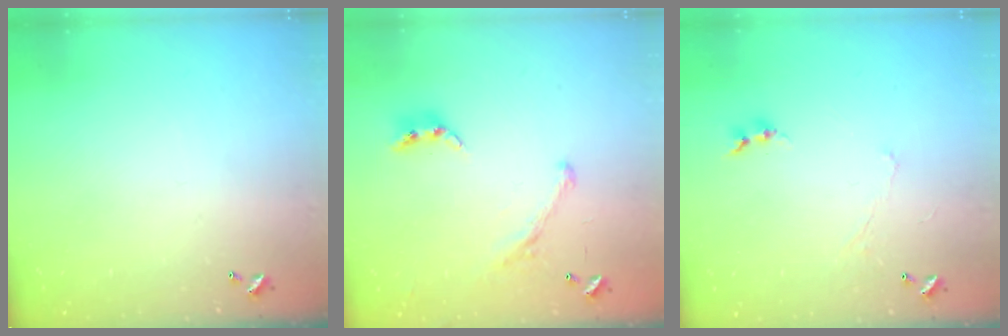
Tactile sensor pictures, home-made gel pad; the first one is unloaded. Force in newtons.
{"total": 1.8, "press": 1.2, "slide": 1.3}
{"total": 1.1, "press": 0.8, "slide": 0.7}